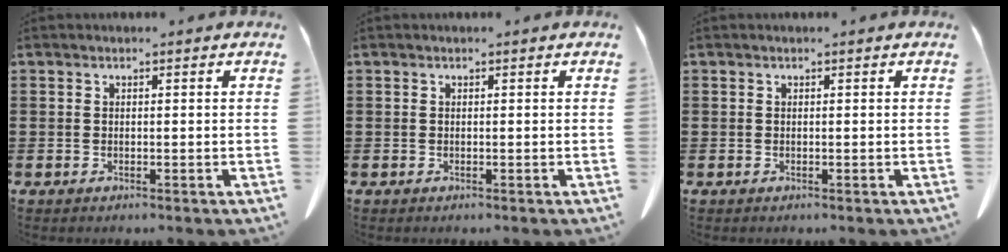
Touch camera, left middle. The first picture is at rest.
{"total": 0.0}
{"total": 0.0}